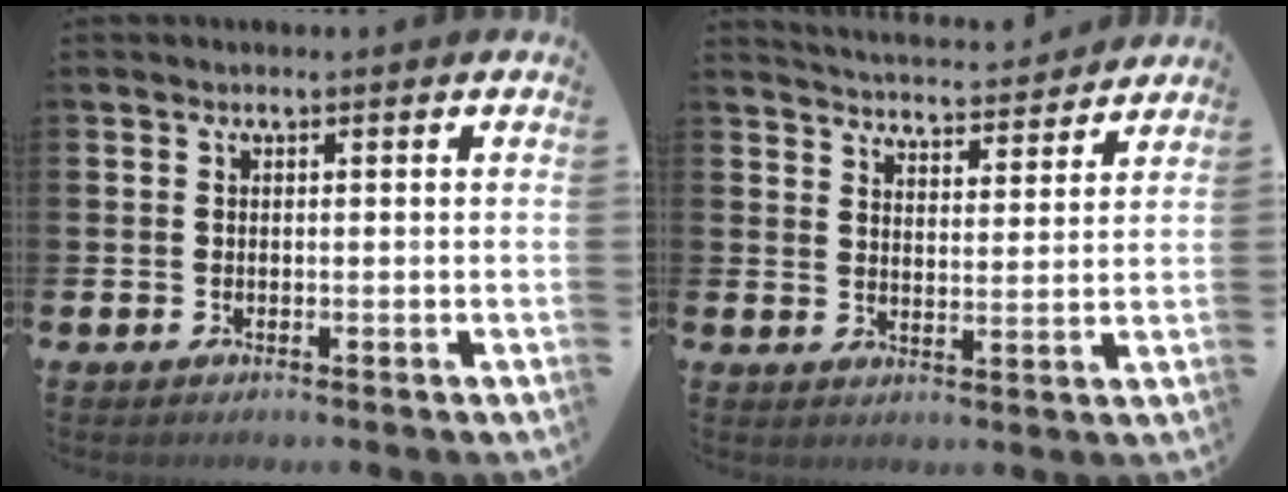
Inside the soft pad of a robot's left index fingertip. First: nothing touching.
{"total": 4.5, "force": [4.5, 0.4, -0.1], "torque": [-0.013, -0.038, 0.079]}